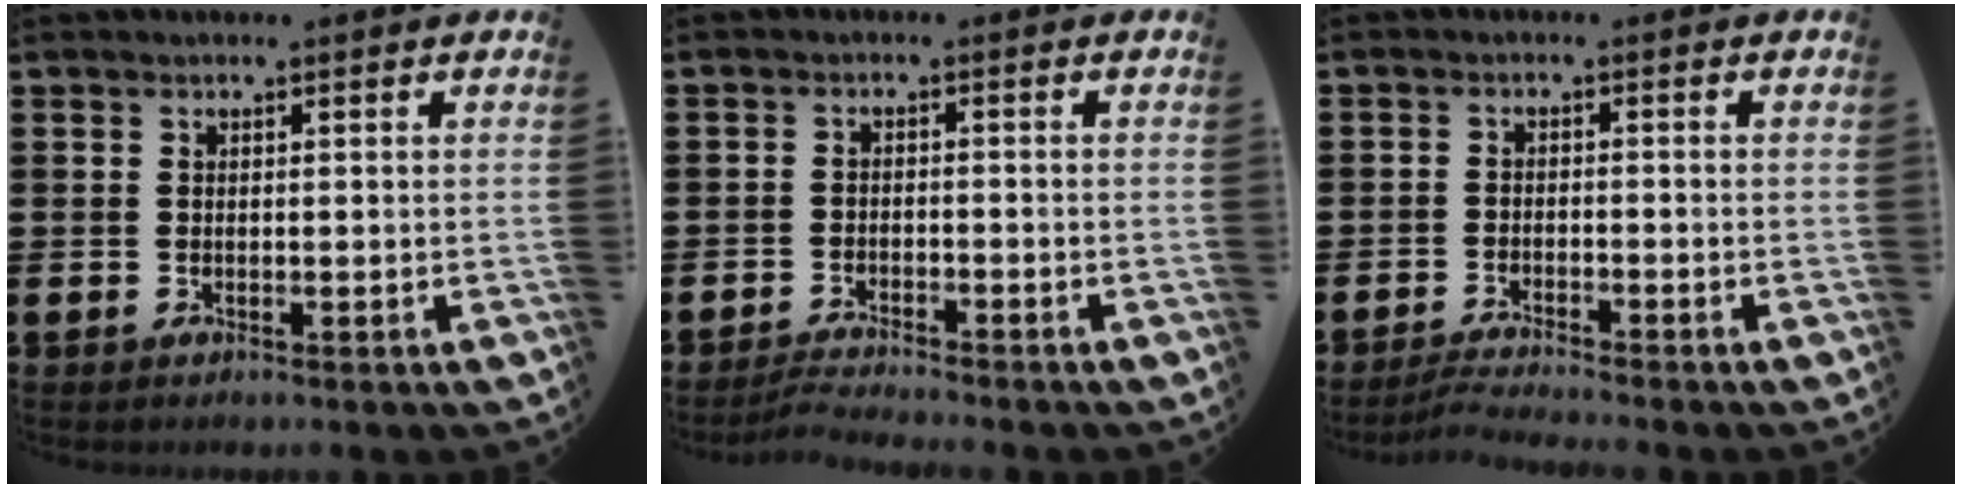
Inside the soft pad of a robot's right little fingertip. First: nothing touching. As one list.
[{"total": 2.1, "force": [-2.1, -0.1, 0.5], "torque": [-0.009, 0.005, -0.042]}, {"total": 2.1, "force": [-2.0, -0.2, 0.7], "torque": [-0.010, 0.004, -0.040]}]